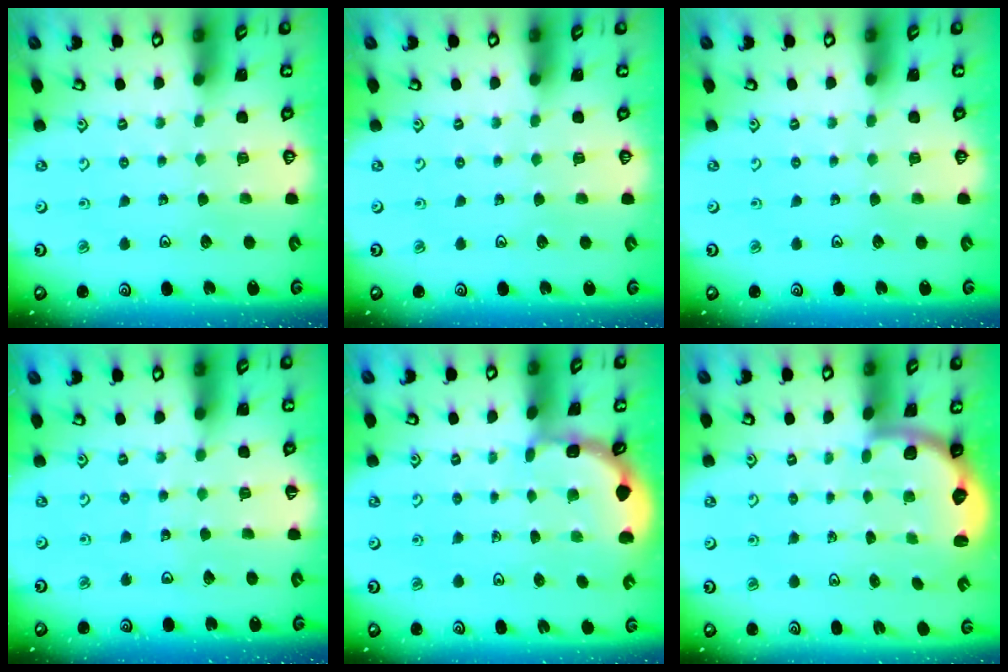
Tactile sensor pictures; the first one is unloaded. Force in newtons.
{"total": 0.0}
{"total": 0.0}
{"total": 2.9, "press": 2.9, "slide": 0.4}
{"total": 1.9, "press": 1.9, "slide": 0.2}
{"total": 2.6, "press": 2.3, "slide": 1.2}